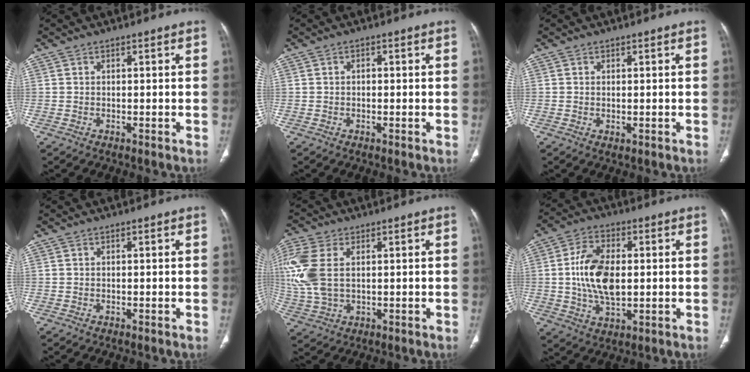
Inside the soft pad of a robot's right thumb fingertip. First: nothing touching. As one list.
[{"total": 0.7, "force": [0.0, 0.5, 0.5], "torque": [-0.005, 0.005, -0.001]}, {"total": 0.7, "force": [-0.1, 0.4, 0.5], "torque": [-0.010, -0.003, 0.004]}, {"total": 0.0}, {"total": 11.9, "force": [2.4, 7.1, 9.2], "torque": [-0.240, 0.009, 0.054]}, {"total": 12.2, "force": [0.6, 6.9, 10.0], "torque": [-0.183, 0.001, 0.014]}]